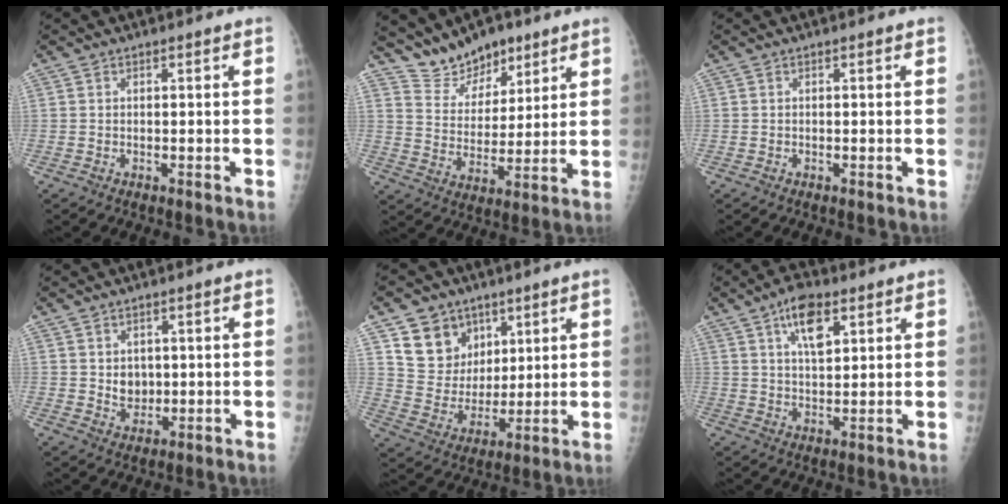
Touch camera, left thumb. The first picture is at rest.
{"total": 9.6, "force": [7.8, 4.9, 2.9], "torque": [-0.018, -0.050, 0.145]}
{"total": 0.0}
{"total": 3.7, "force": [0.5, 3.1, 2.0], "torque": [-0.012, -0.007, 0.017]}
{"total": 12.3, "force": [6.6, 9.8, 3.6], "torque": [-0.024, -0.037, 0.130]}
{"total": 8.1, "force": [4.1, 3.7, 5.9], "torque": [-0.087, -0.014, 0.068]}